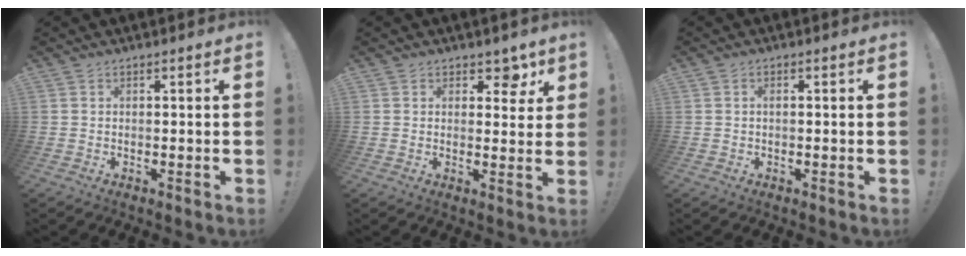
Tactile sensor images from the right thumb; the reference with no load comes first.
{"total": 5.3, "force": [3.7, 3.4, 1.5], "torque": [0.002, -0.034, 0.065]}
{"total": 0.9, "force": [0.0, 0.3, 0.9], "torque": [-0.017, 0.003, -0.002]}